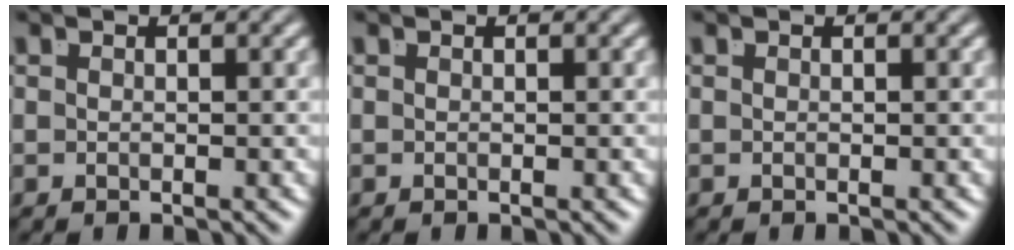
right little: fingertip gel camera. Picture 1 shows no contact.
{"total": 0.0}
{"total": 0.0}